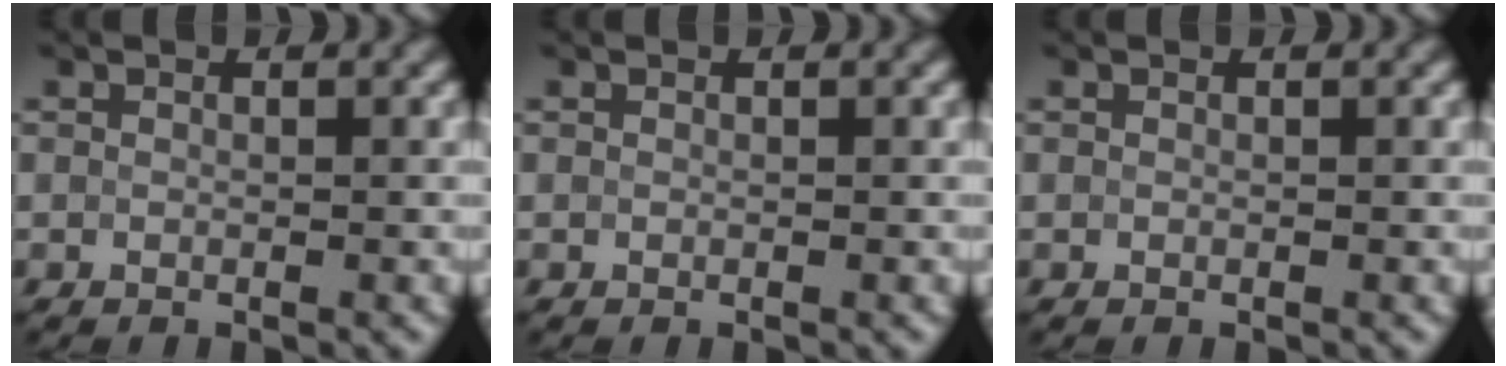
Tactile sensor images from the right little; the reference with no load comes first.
{"total": 0.0}
{"total": 0.0}